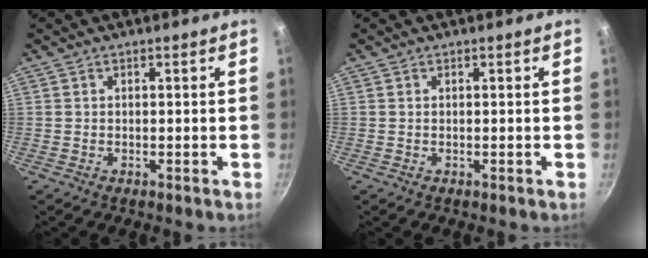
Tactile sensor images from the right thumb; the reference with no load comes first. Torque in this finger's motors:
{"motor_torque": [-0.08, -0.11, -0.31, -0.09, -0.03]}